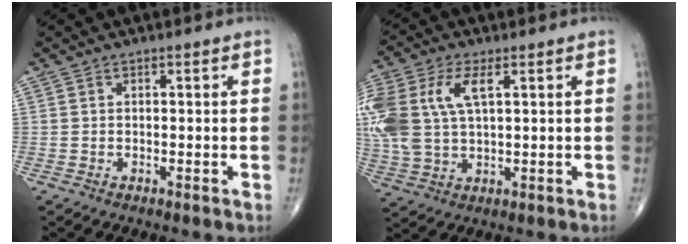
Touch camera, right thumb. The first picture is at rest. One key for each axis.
{"total": 17.0, "fx": 4.5, "fy": 9.5, "fz": 13.4, "tx": -0.339, "ty": 0.011, "tz": 0.088}